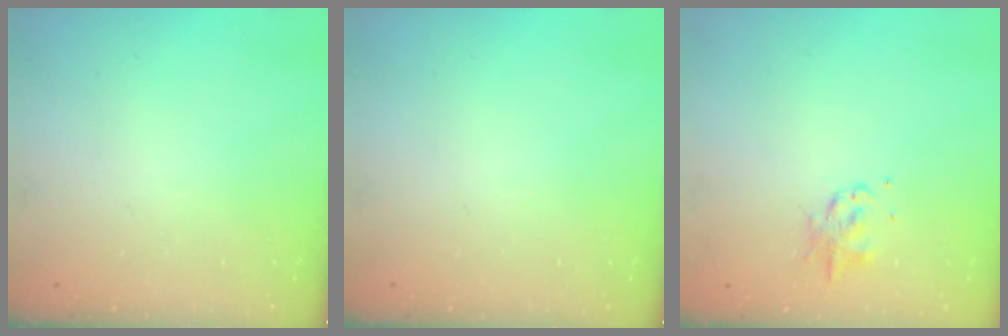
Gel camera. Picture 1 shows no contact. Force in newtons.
{"total": 0.0}
{"total": 2.9, "press": 2.8, "slide": 0.4}